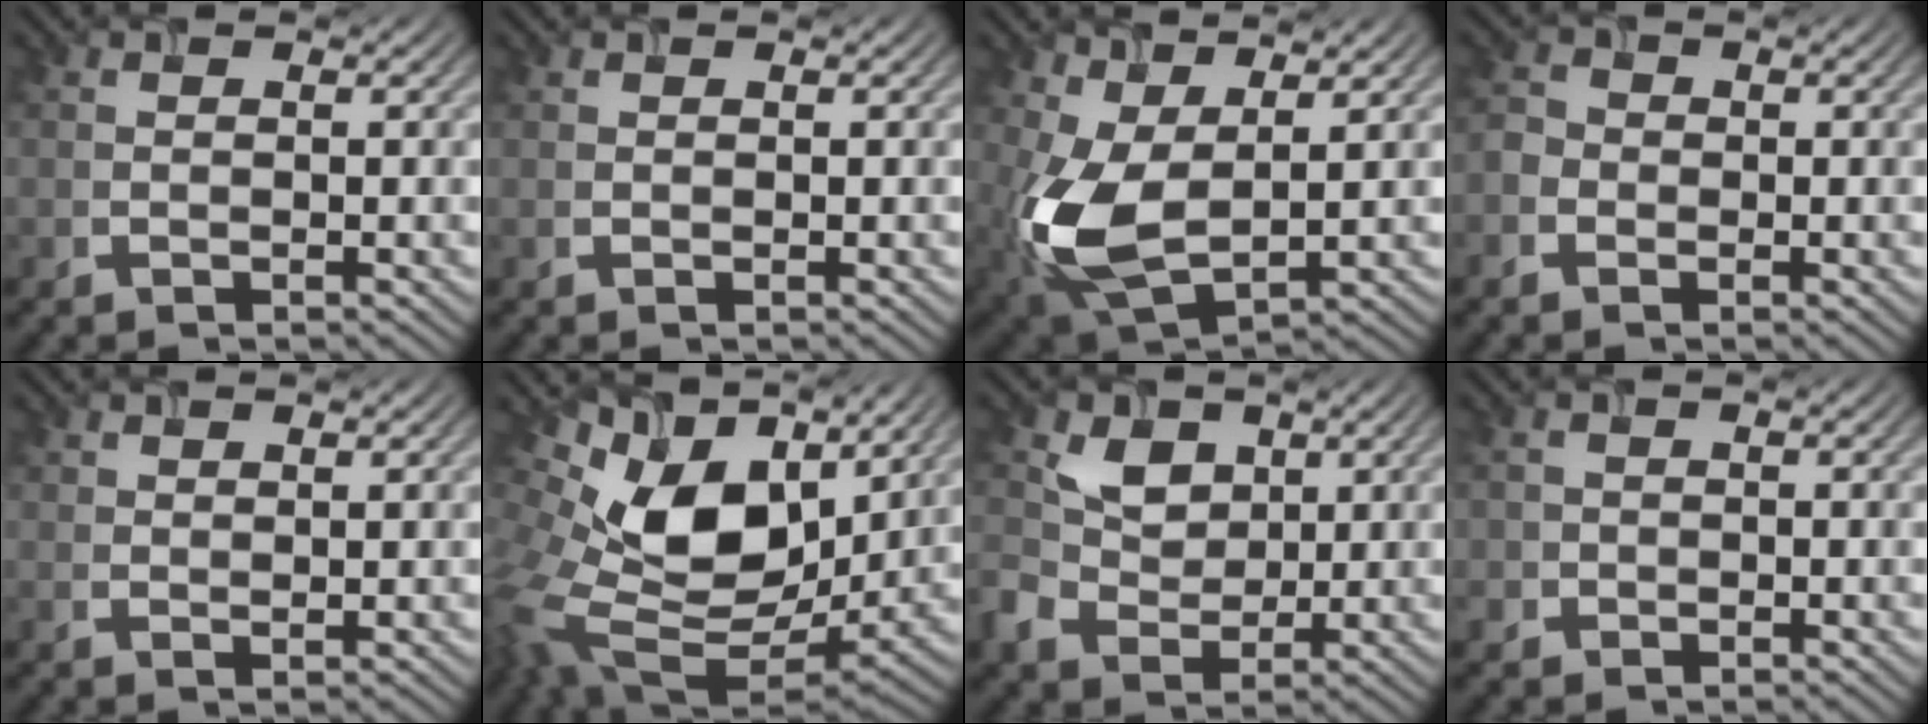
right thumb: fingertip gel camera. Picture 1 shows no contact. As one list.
[{"total": 0.0}, {"total": 8.9, "force": [0.9, 5.0, 7.4], "torque": [-0.185, -0.009, 0.019]}, {"total": 2.1, "force": [-1.2, 1.6, 0.7], "torque": [-0.017, 0.000, -0.031]}, {"total": 1.2, "force": [1.0, 0.5, 0.4], "torque": [-0.013, -0.003, 0.022]}, {"total": 15.0, "force": [4.9, 10.2, 9.9], "torque": [-0.226, -0.011, 0.095]}, {"total": 5.7, "force": [1.2, 4.7, 3.1], "torque": [-0.085, 0.000, 0.016]}, {"total": 1.4, "force": [-0.2, 1.4, 0.1], "torque": [0.005, -0.004, -0.006]}]